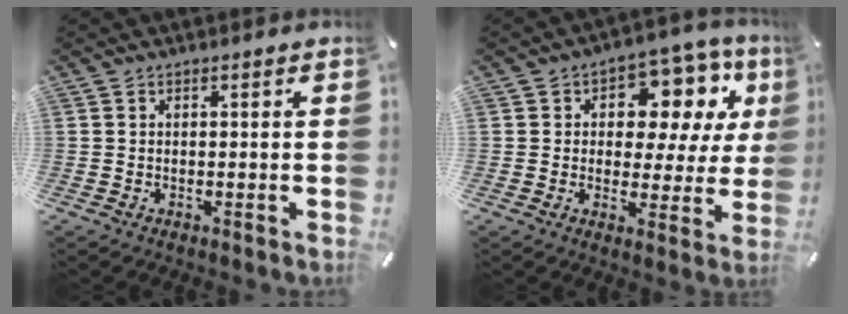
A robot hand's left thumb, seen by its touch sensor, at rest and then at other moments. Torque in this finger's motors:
{"motor_torque": [2.18, 2.32, 0.78, -1.02, 0.33]}